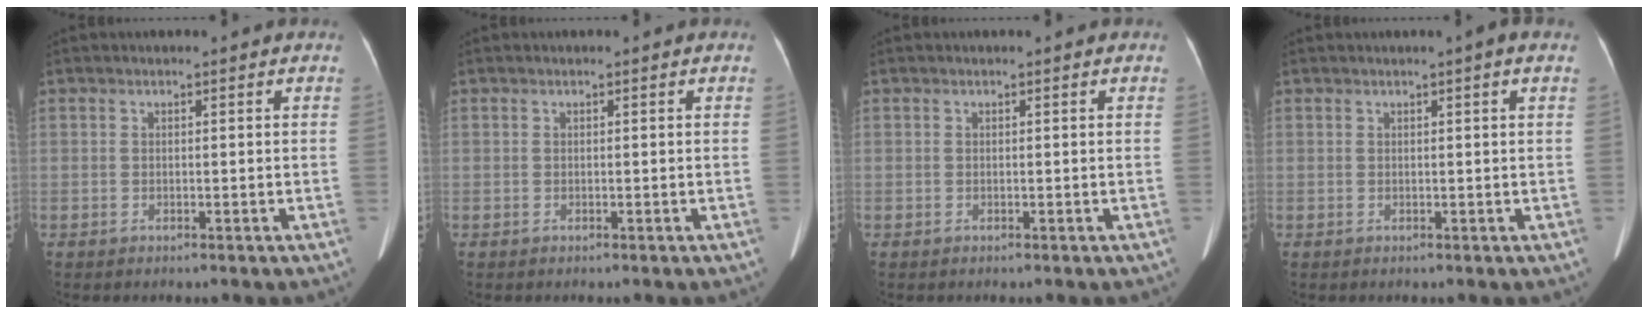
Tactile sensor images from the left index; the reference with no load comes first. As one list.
[{"total": 0.0}, {"total": 0.0}, {"total": 1.3, "force": [0.7, -0.3, 1.1], "torque": [-0.019, 0.001, 0.010]}]